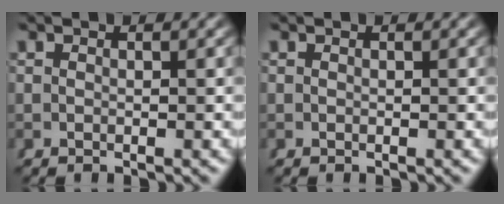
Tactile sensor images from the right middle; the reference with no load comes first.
{"total": 0.0}